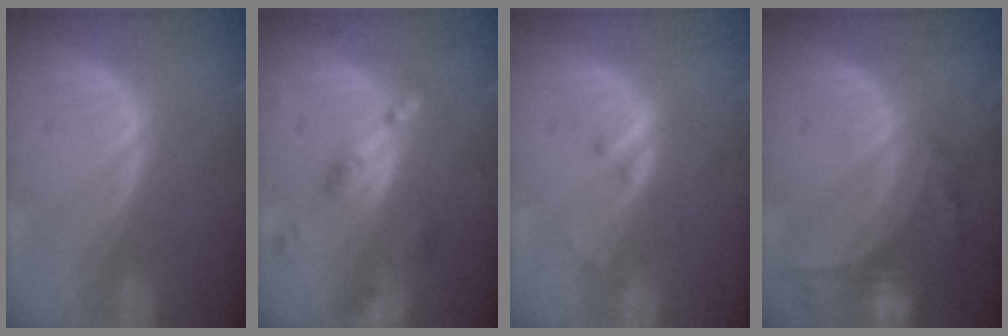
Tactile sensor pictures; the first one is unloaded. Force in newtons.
{"total": 5.3, "press": 5.2, "slide": 0.9}
{"total": 2.5, "press": 2.2, "slide": 1.2}
{"total": 7.8, "press": 6.8, "slide": 3.8}